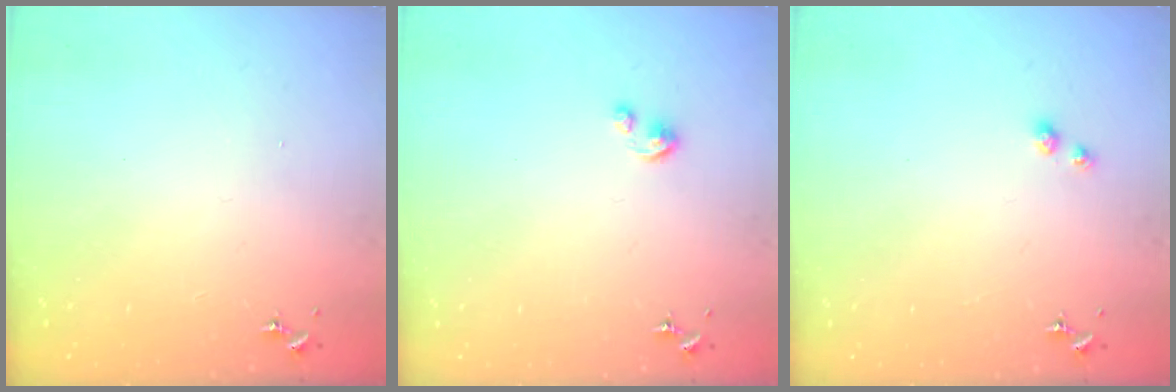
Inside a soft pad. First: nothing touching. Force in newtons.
{"total": 2.8, "press": 2.8, "slide": 0.2}
{"total": 2.6, "press": 2.6, "slide": 0.6}